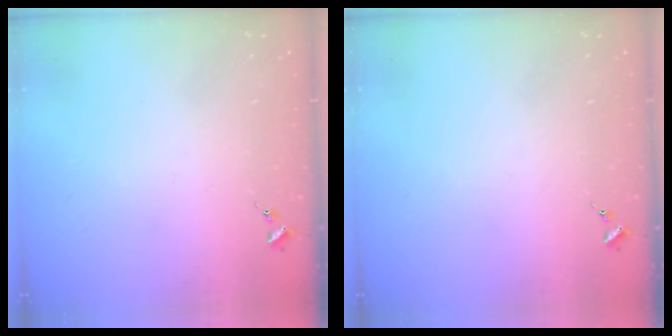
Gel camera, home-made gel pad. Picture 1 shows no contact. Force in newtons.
{"total": 0.0}